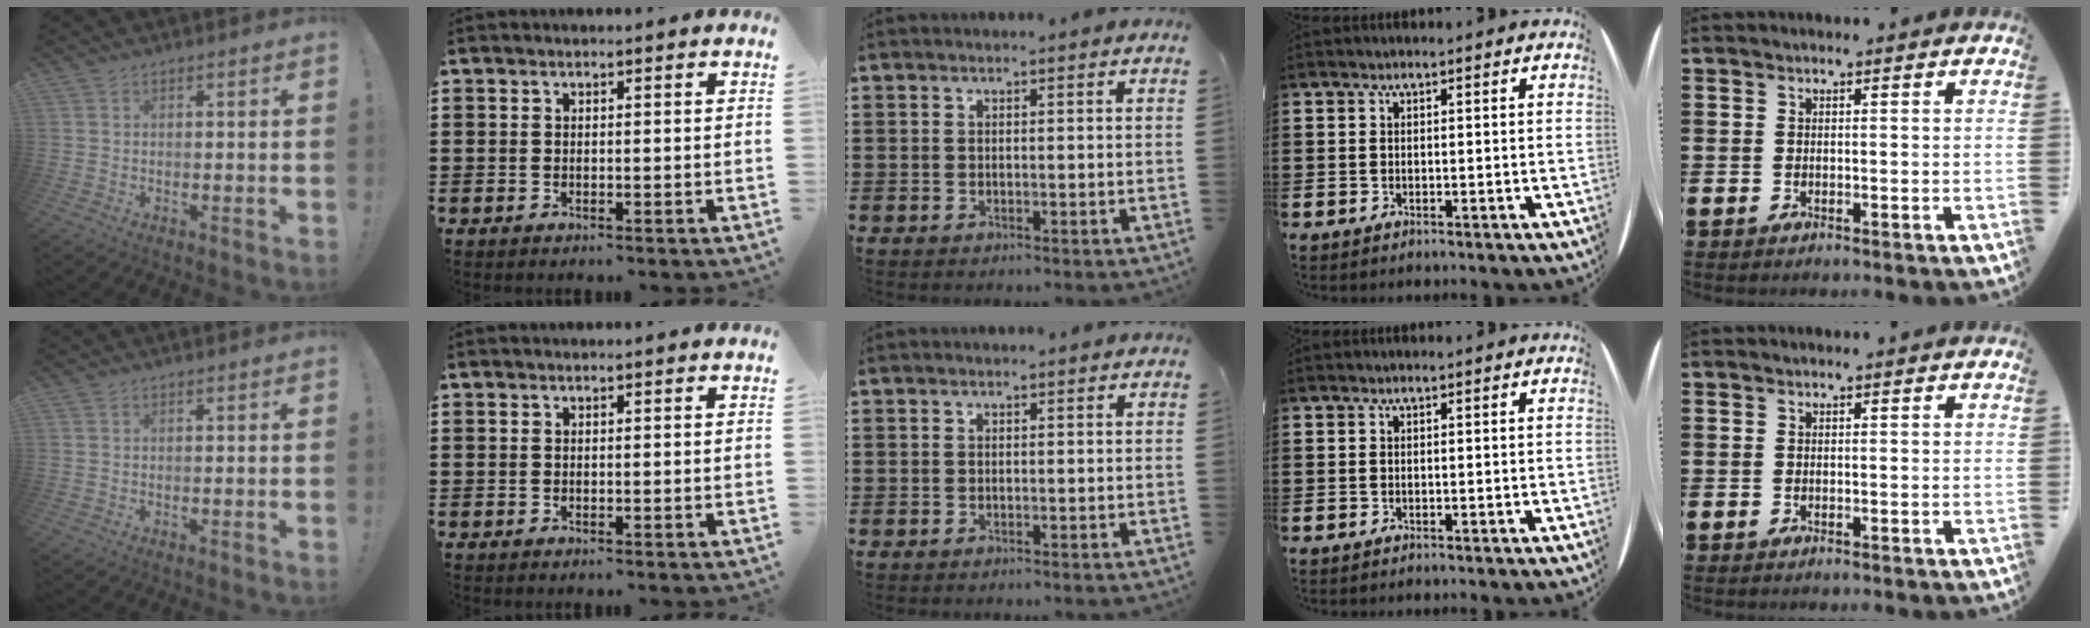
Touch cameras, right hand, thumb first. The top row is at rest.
{}